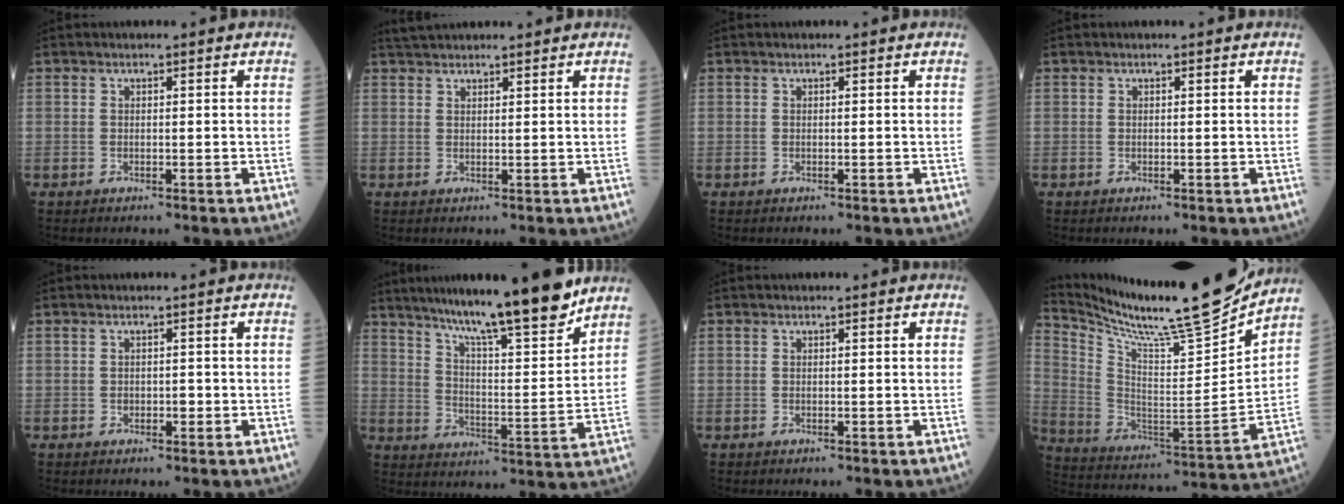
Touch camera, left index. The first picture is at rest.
{"total": 5.7, "force": [5.3, 0.8, 1.9], "torque": [-0.030, 0.035, 0.086]}
{"total": 0.0}
{"total": 0.0}
{"total": 0.9, "force": [-0.4, 0.7, 0.5], "torque": [-0.009, -0.002, -0.005]}
{"total": 16.5, "force": [13.8, 0.5, 9.0], "torque": [-0.136, -0.015, 0.214]}
{"total": 0.0}
{"total": 21.8, "force": [19.6, 0.0, 9.6], "torque": [-0.187, -0.063, 0.313]}